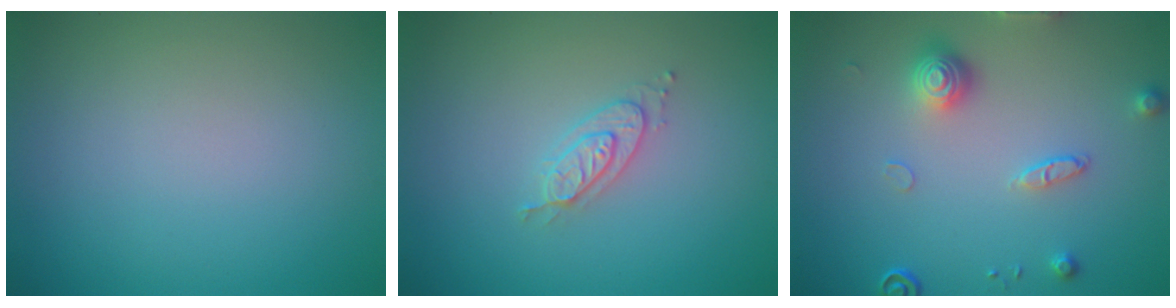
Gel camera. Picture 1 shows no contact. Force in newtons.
{"total": 2.2, "press": 2.2, "slide": 0.3}
{"total": 3.0, "press": 2.8, "slide": 1.1}